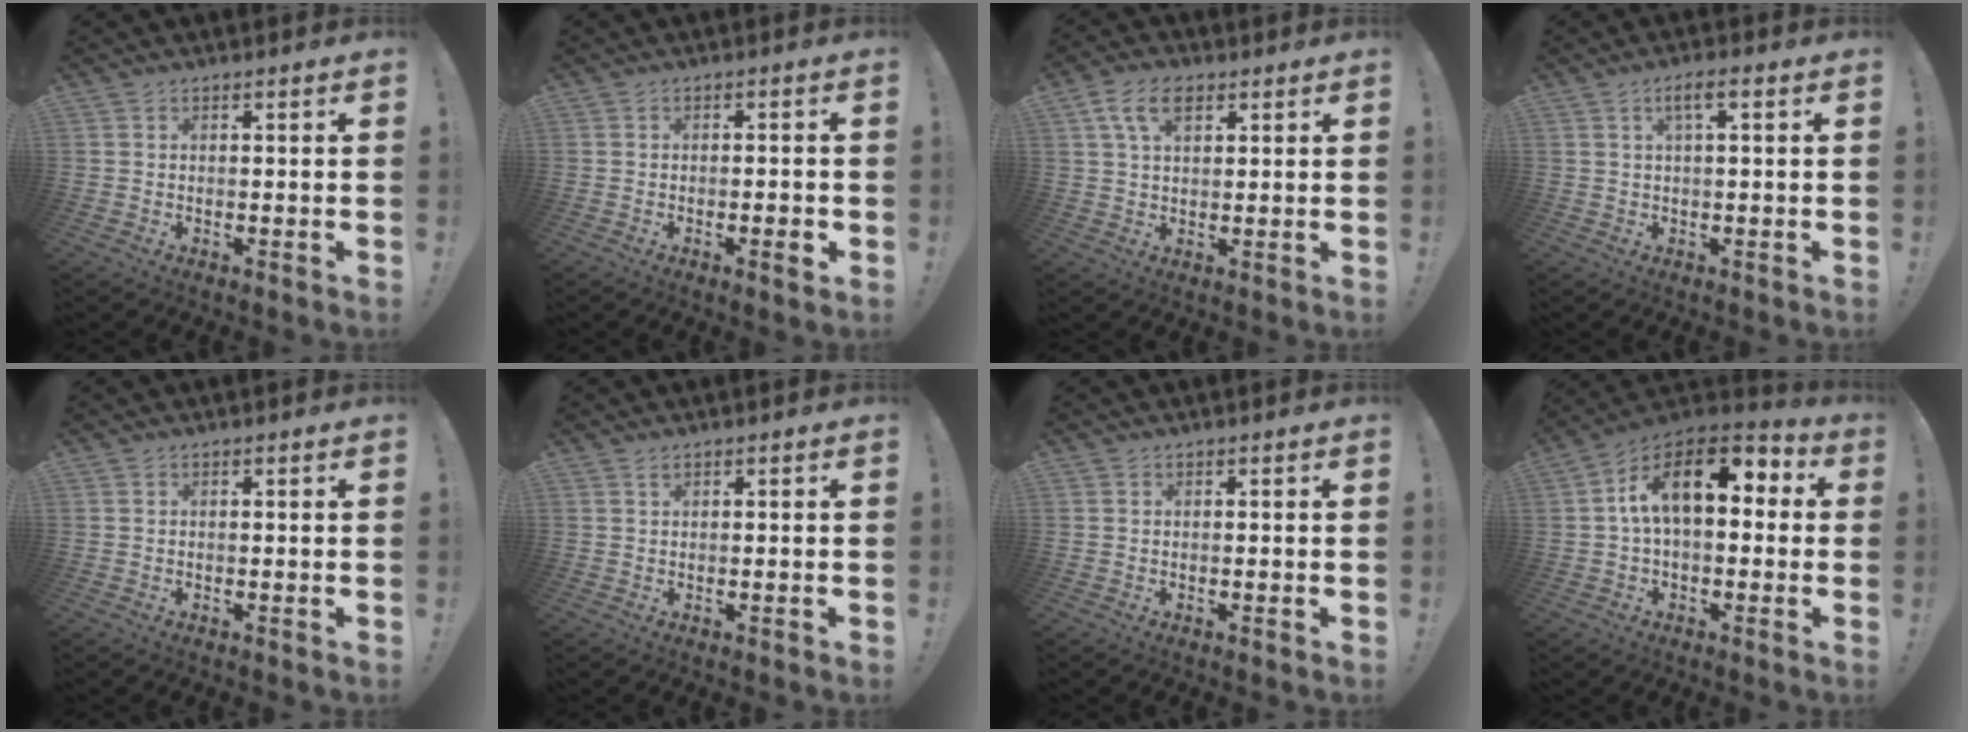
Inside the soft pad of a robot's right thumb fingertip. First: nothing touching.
{"total": 2.7, "force": [-0.8, 0.6, 2.4], "torque": [-0.027, 0.001, -0.014]}
{"total": 8.4, "force": [3.7, 5.1, 5.5], "torque": [-0.091, 0.003, 0.070]}
{"total": 4.0, "force": [1.1, 0.8, 3.7], "torque": [-0.068, 0.004, 0.016]}
{"total": 0.0}
{"total": 0.6, "force": [0.5, 0.1, 0.4], "torque": [0.000, -0.001, 0.007]}
{"total": 0.0}
{"total": 15.3, "force": [3.8, 8.0, 12.5], "torque": [-0.203, 0.002, 0.062]}